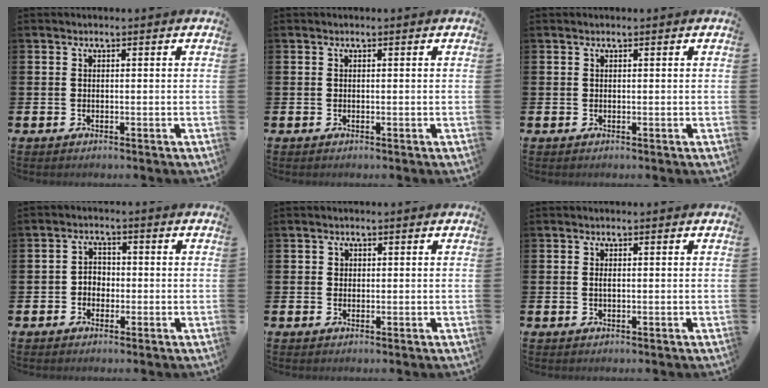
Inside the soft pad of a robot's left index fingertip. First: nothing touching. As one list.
[{"total": 0.0}, {"total": 0.0}, {"total": 2.4, "force": [-0.8, 2.0, 1.0], "torque": [-0.015, 0.005, -0.021]}, {"total": 1.0, "force": [0.5, 0.8, 0.1], "torque": [0.007, 0.003, 0.007]}, {"total": 0.7, "force": [0.1, 0.2, 0.6], "torque": [-0.012, 0.000, 0.001]}]